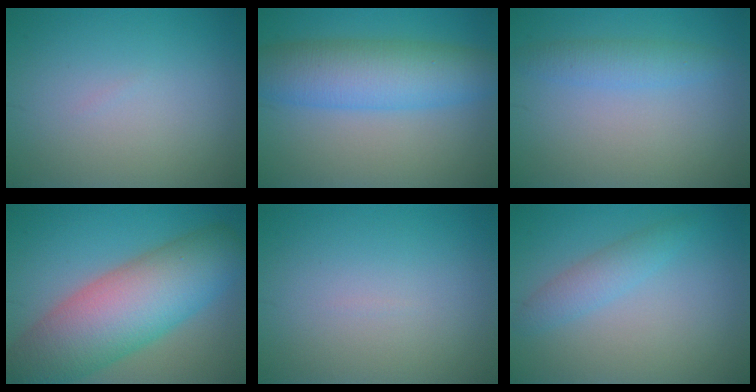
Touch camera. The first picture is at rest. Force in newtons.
{"total": 7.3, "press": 7.3, "slide": 0.1}
{"total": 2.2, "press": 2.2, "slide": 0.2}
{"total": 11.6, "press": 11.6, "slide": 0.3}
{"total": 0.0}
{"total": 2.2, "press": 2.2, "slide": 0.1}